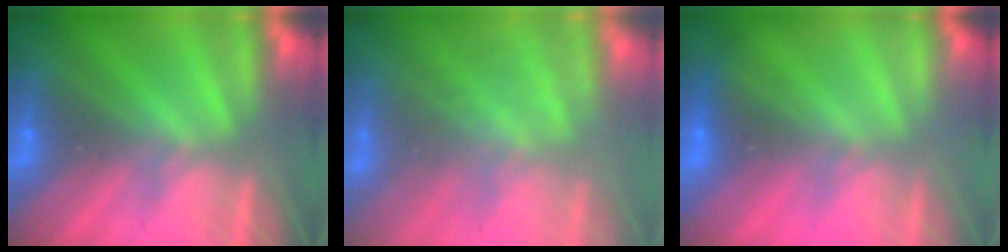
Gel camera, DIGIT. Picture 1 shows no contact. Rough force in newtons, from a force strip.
{"total": 2.8}
{"total": 2.1}